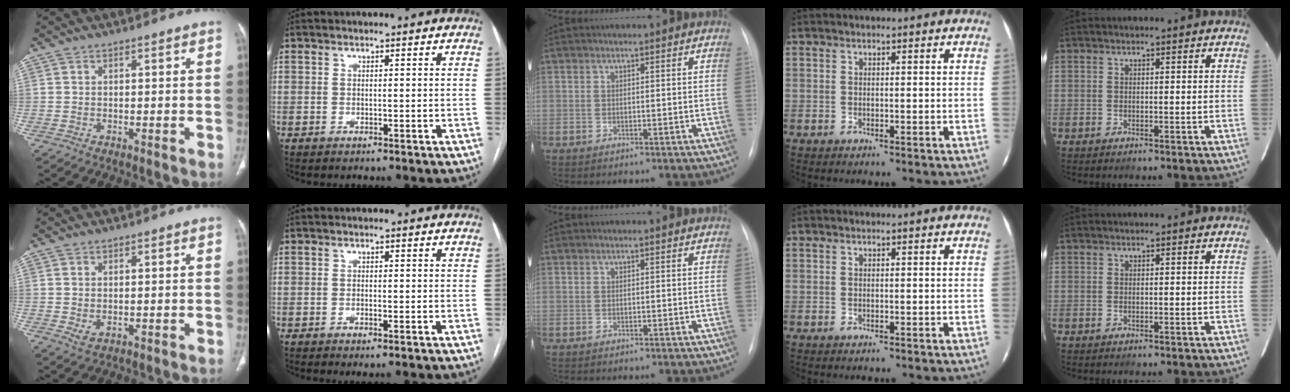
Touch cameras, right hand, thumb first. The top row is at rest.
{"thumb": {"total": 1.9, "force": [-0.1, 1.2, 1.5], "torque": [-0.034, -0.005, 0.006]}, "index": {"total": 1.1, "force": [-0.6, 0.1, 0.9], "torque": [-0.013, -0.001, -0.007]}}